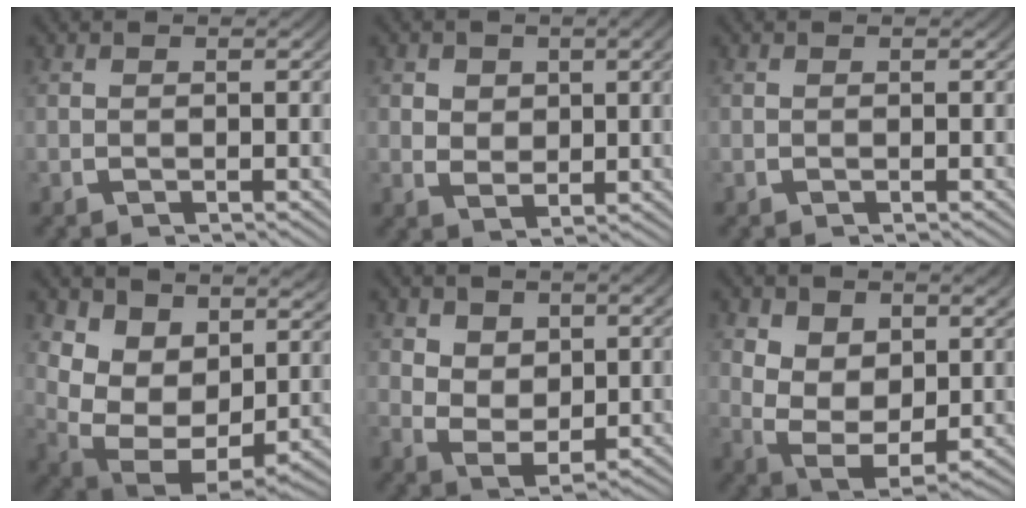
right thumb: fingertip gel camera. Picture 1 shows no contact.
{"total": 3.0, "force": [0.6, 2.0, 2.2], "torque": [-0.041, -0.020, 0.028]}
{"total": 0.0}
{"total": 11.5, "force": [-0.2, 8.5, 7.7], "torque": [-0.180, -0.063, 0.016]}
{"total": 4.9, "force": [0.2, 3.4, 3.5], "torque": [-0.078, -0.035, 0.023]}
{"total": 8.4, "force": [-0.9, 6.0, 5.8], "torque": [-0.142, -0.060, 0.009]}